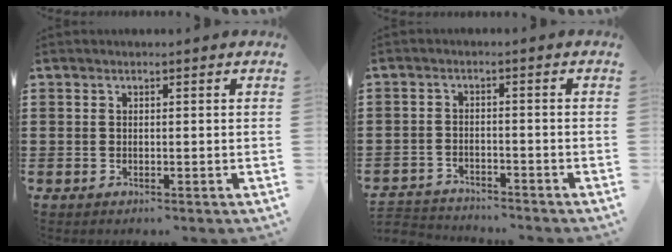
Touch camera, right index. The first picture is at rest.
{"total": 2.9, "force": [-2.8, 0.2, -0.3], "torque": [-0.005, -0.004, -0.062]}